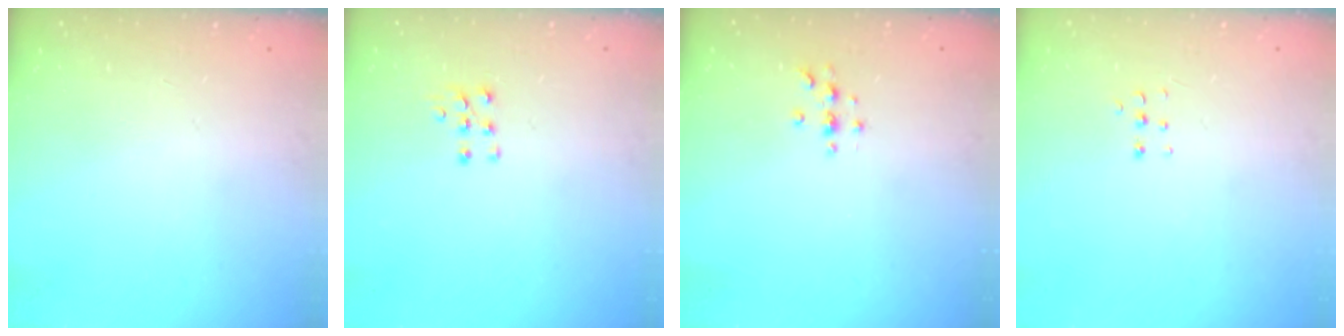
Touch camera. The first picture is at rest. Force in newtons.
{"total": 5.6, "press": 5.6, "slide": 0.5}
{"total": 3.0, "press": 3.0, "slide": 0.4}
{"total": 3.8, "press": 3.7, "slide": 0.9}